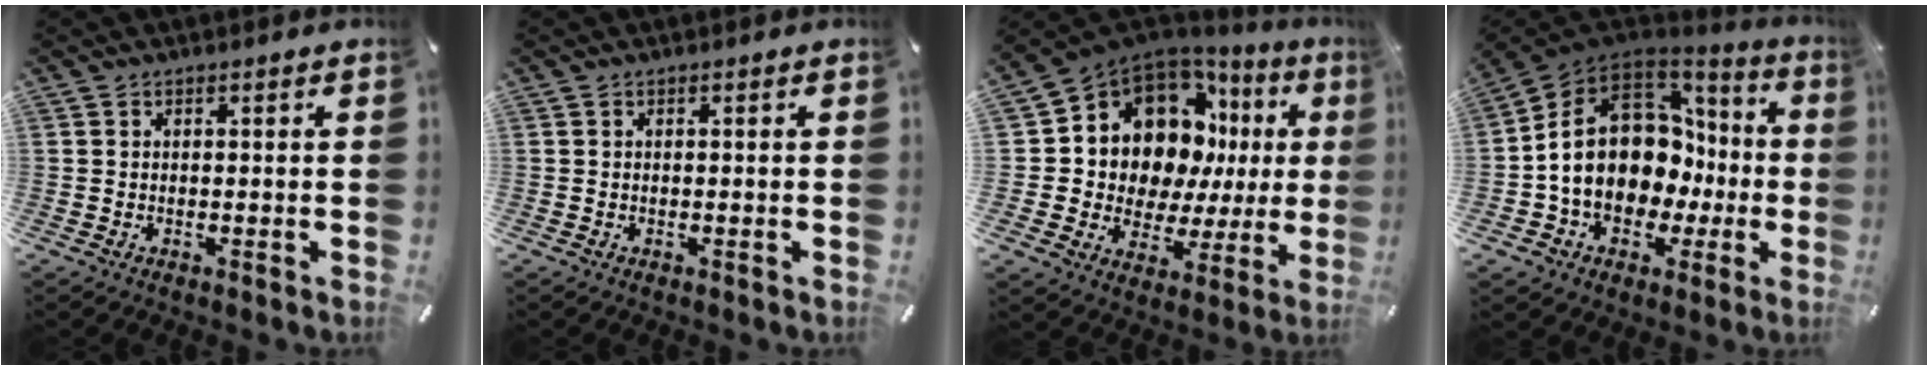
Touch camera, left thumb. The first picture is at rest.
{"total": 0.0}
{"total": 12.9, "force": [5.9, 9.8, 6.0], "torque": [-0.105, -0.078, 0.115]}
{"total": 17.0, "force": [0.0, 13.6, 10.2], "torque": [-0.200, -0.006, 0.008]}